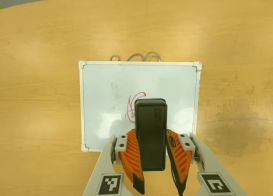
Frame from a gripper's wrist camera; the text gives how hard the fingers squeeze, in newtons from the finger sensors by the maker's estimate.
{"total": 8.3, "left": 6.5, "right": 10.0}